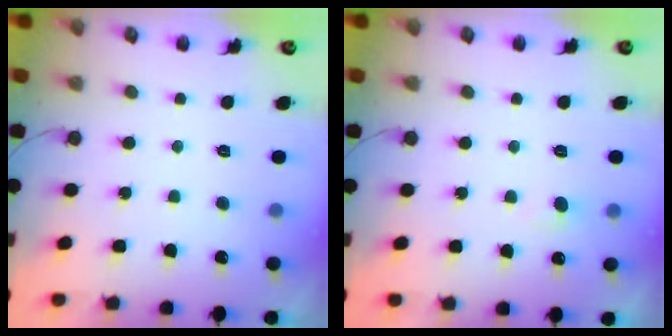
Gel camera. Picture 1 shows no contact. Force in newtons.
{"total": 3.9, "press": 3.9, "slide": 0.4}